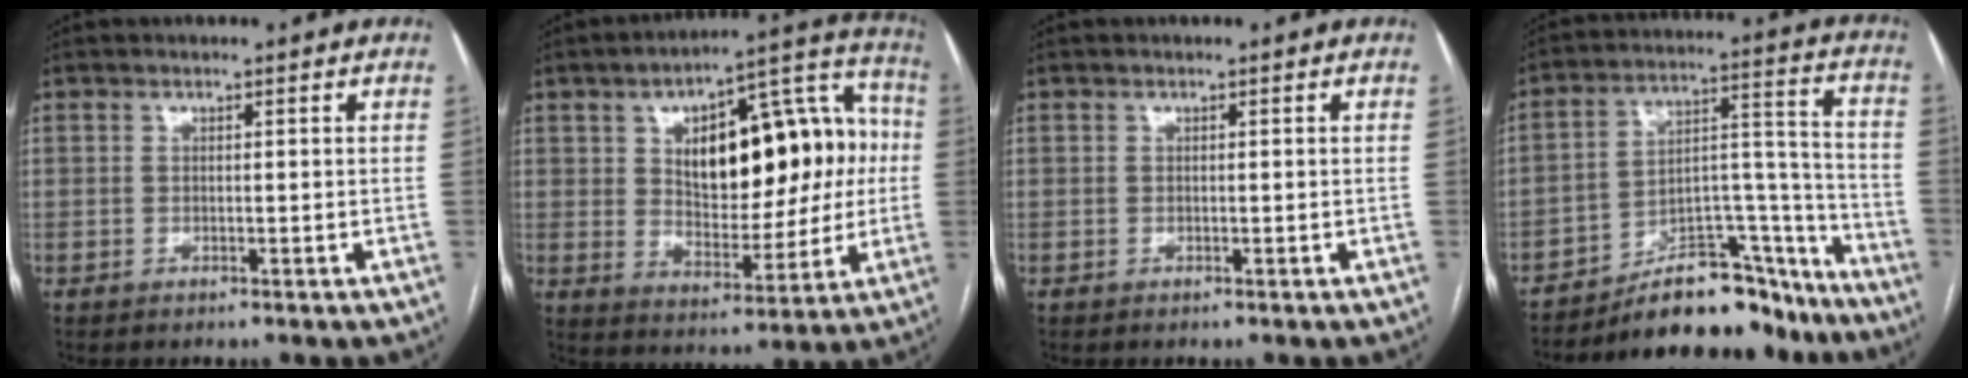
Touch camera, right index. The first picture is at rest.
{"total": 21.3, "force": [3.2, 9.5, 18.8], "torque": [-0.271, 0.048, 0.055]}
{"total": 0.0}
{"total": 16.8, "force": [-15.0, 5.3, 5.5], "torque": [-0.060, 0.058, -0.231]}